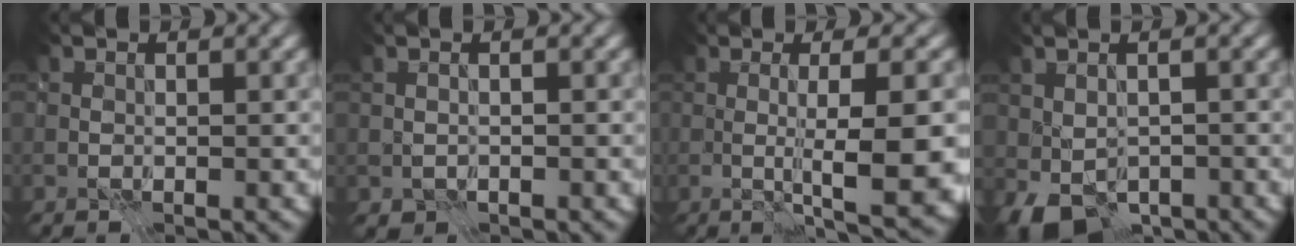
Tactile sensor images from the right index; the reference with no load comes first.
{"total": 0.9, "force": [-0.7, 0.5, 0.4], "torque": [-0.009, -0.005, -0.005]}
{"total": 9.5, "force": [-1.3, 1.9, 9.2], "torque": [-0.125, -0.009, -0.012]}
{"total": 5.0, "force": [-2.7, 3.0, 2.9], "torque": [-0.050, -0.016, -0.027]}